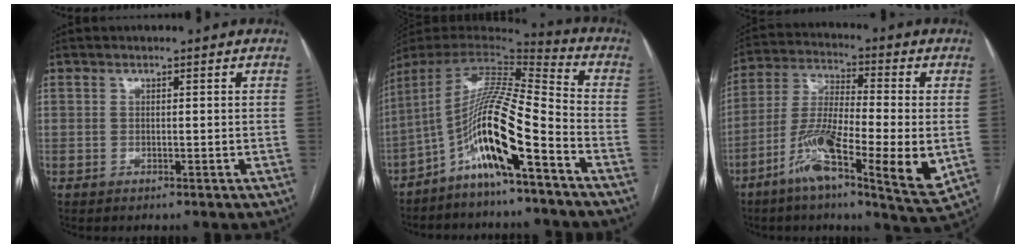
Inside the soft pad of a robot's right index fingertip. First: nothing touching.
{"total": 14.5, "force": [-7.2, 0.5, 12.6], "torque": [-0.235, 0.009, -0.135]}
{"total": 16.2, "force": [-5.1, 2.4, 15.2], "torque": [-0.281, -0.016, -0.092]}